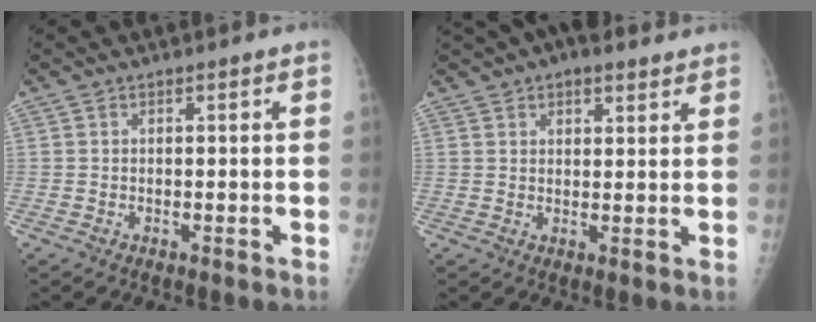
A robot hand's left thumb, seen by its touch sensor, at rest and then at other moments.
{"total": 7.0, "force": [4.6, 3.6, 3.9], "torque": [-0.041, -0.003, 0.070]}